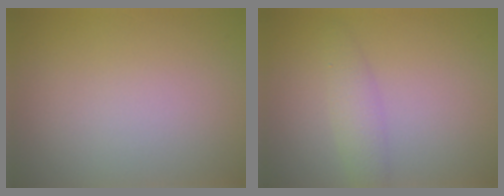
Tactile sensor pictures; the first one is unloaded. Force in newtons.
{"total": 2.2, "press": 2.2, "slide": 0.0}